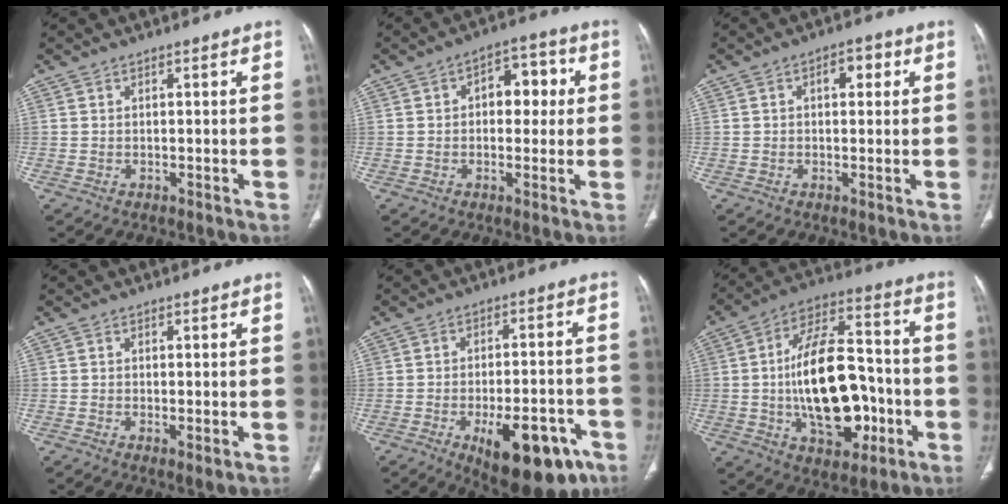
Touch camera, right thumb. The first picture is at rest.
{"total": 7.9, "force": [1.1, 5.0, 6.0], "torque": [-0.048, 0.022, 0.011]}
{"total": 3.9, "force": [1.0, 2.3, 3.0], "torque": [-0.030, 0.008, 0.011]}
{"total": 1.9, "force": [-0.3, 0.5, 1.8], "torque": [-0.037, -0.010, -0.004]}
{"total": 17.3, "force": [-8.5, 7.6, 13.0], "torque": [-0.135, 0.035, -0.104]}
{"total": 21.7, "force": [-3.4, 11.9, 17.8], "torque": [-0.267, 0.032, -0.047]}